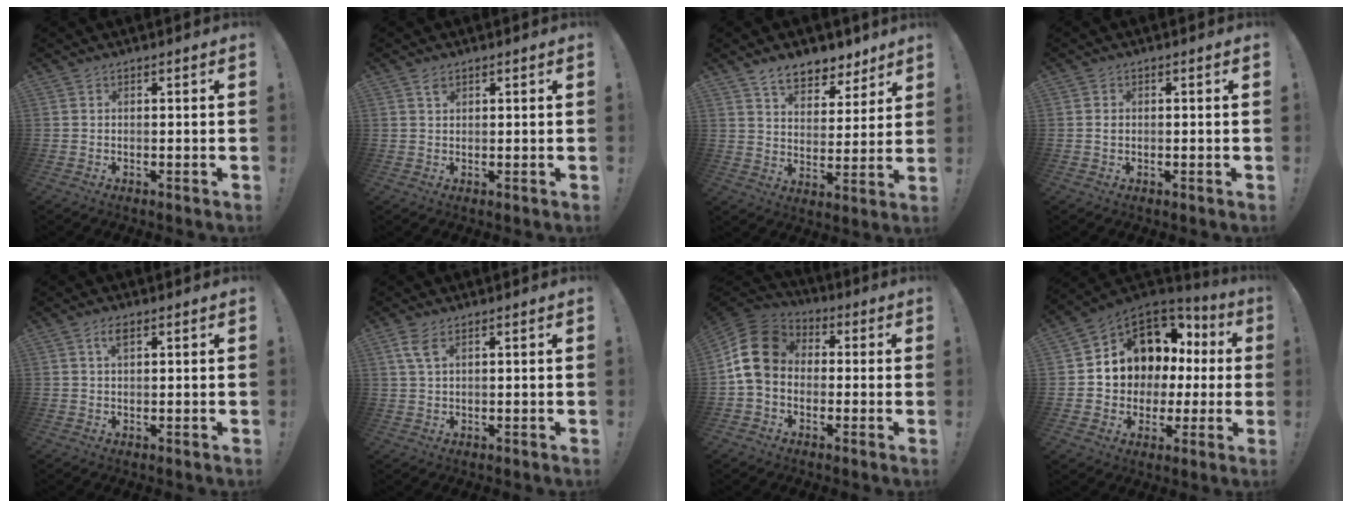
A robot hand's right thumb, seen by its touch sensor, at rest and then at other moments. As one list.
[{"total": 1.5, "force": [1.0, 0.8, 0.7], "torque": [-0.004, -0.006, 0.017]}, {"total": 9.9, "force": [7.6, 5.2, 3.6], "torque": [-0.050, -0.056, 0.143]}, {"total": 0.7, "force": [0.3, 0.6, 0.1], "torque": [0.004, 0.001, 0.003]}, {"total": 3.1, "force": [1.6, 1.3, 2.3], "torque": [-0.039, -0.001, 0.025]}, {"total": 4.1, "force": [2.1, 1.8, 3.1], "torque": [-0.060, -0.003, 0.039]}, {"total": 14.3, "force": [1.3, 11.0, 8.9], "torque": [-0.148, 0.017, 0.028]}, {"total": 10.8, "force": [4.3, 8.8, 4.4], "torque": [-0.067, -0.042, 0.094]}]